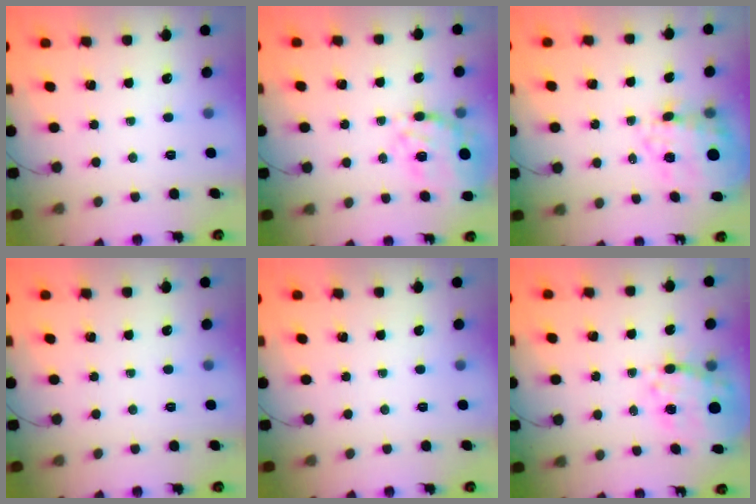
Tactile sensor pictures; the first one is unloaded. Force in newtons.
{"total": 14.3, "press": 13.7, "slide": 3.9}
{"total": 10.2, "press": 9.5, "slide": 3.8}
{"total": 0.0}
{"total": 0.0}
{"total": 9.9, "press": 9.1, "slide": 4.0}